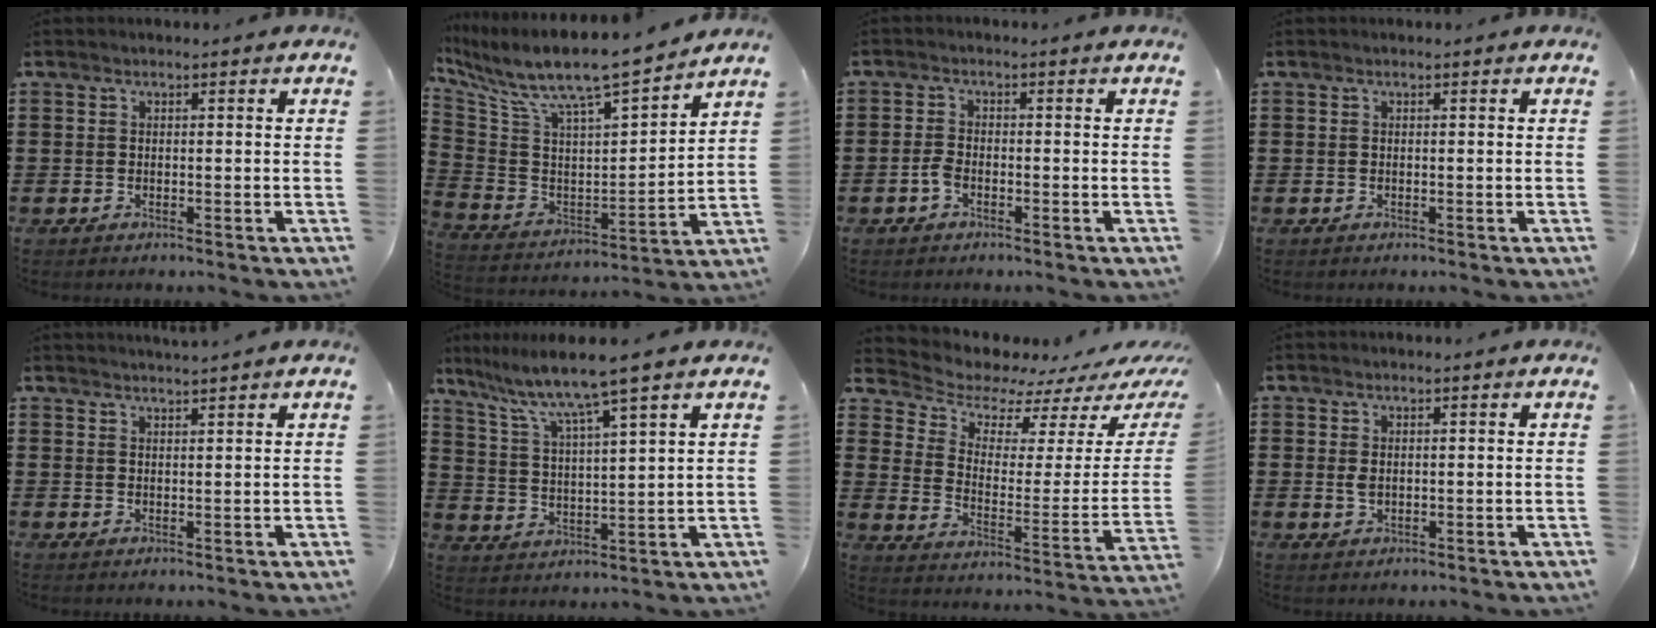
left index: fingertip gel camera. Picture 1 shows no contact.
{"total": 9.4, "force": [8.1, 1.2, 4.7], "torque": [-0.128, -0.065, 0.131]}
{"total": 2.0, "force": [-0.9, 0.9, 1.5], "torque": [-0.046, -0.003, -0.022]}
{"total": 0.0}
{"total": 1.5, "force": [1.5, -0.4, 0.1], "torque": [-0.003, 0.000, 0.029]}
{"total": 7.1, "force": [5.7, -0.4, 4.2], "torque": [-0.106, -0.039, 0.090]}
{"total": 6.6, "force": [6.0, 2.5, 0.6], "torque": [-0.040, -0.058, 0.103]}
{"total": 1.5, "force": [0.4, 0.8, 1.2], "torque": [-0.026, 0.004, 0.007]}